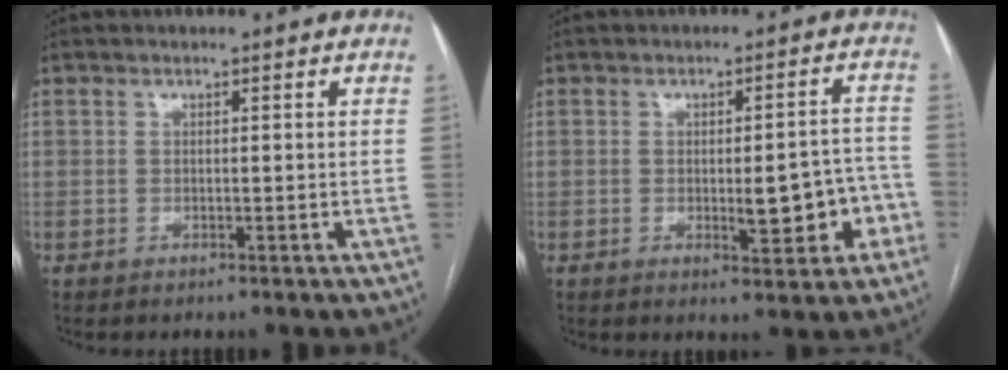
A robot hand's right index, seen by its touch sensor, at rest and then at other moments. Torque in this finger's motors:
{"motor_torque": [0.33, 0.32, 0.21, 0.07]}